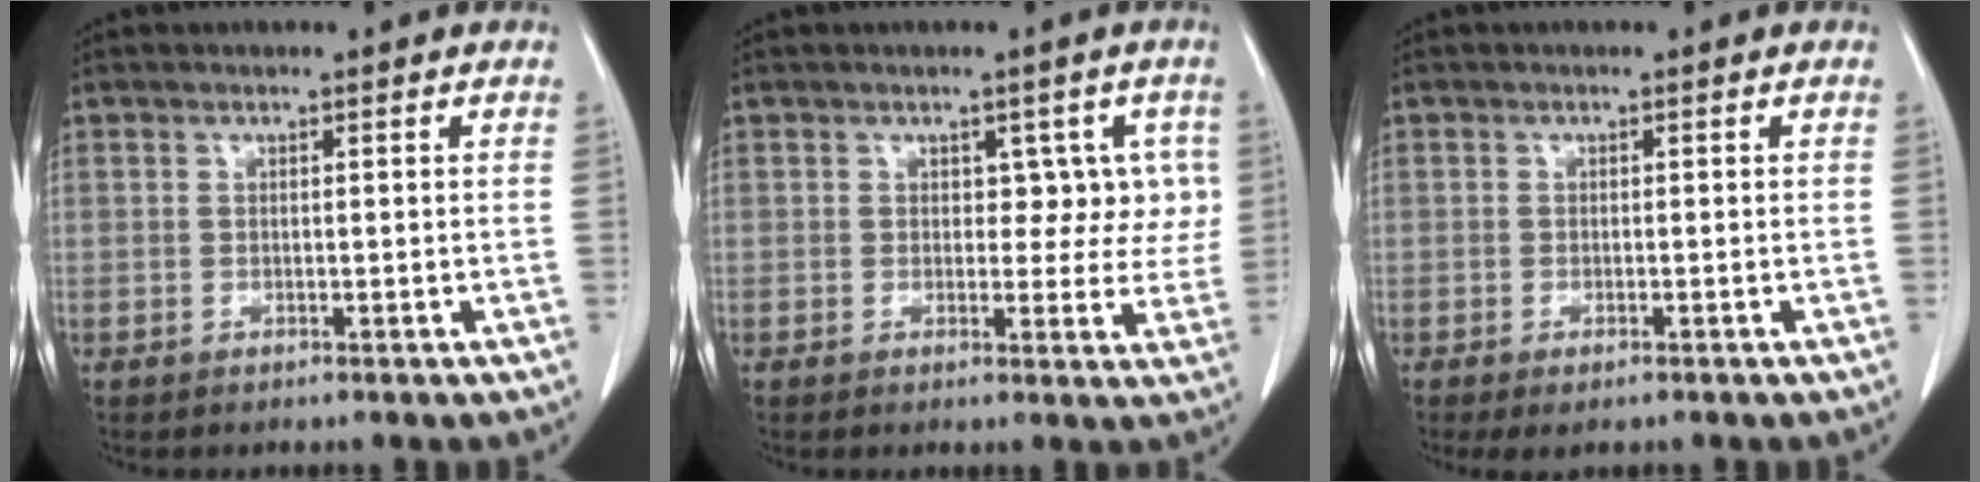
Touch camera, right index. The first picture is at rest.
{"total": 4.7, "force": [1.3, 3.1, 3.3], "torque": [-0.017, 0.013, 0.016]}
{"total": 2.1, "force": [-1.3, 0.6, 1.6], "torque": [-0.021, -0.006, -0.013]}